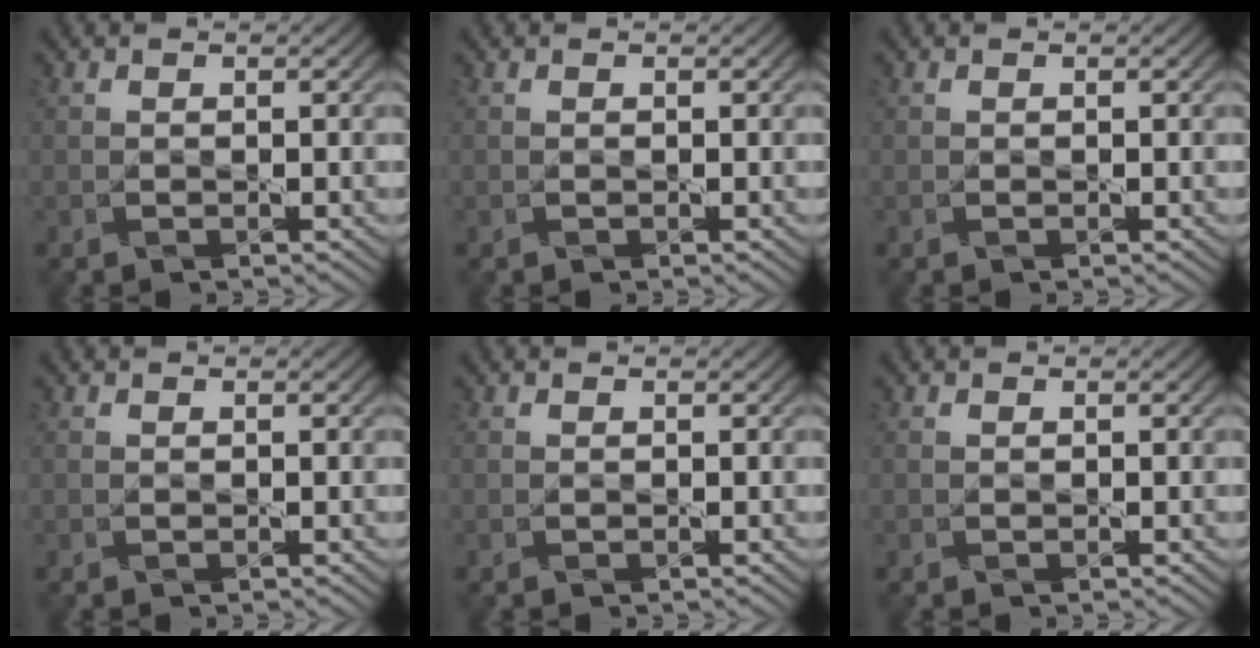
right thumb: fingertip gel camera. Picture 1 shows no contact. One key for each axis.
{"total": 0.0}
{"total": 0.0}
{"total": 0.0}
{"total": 0.0}
{"total": 0.0}